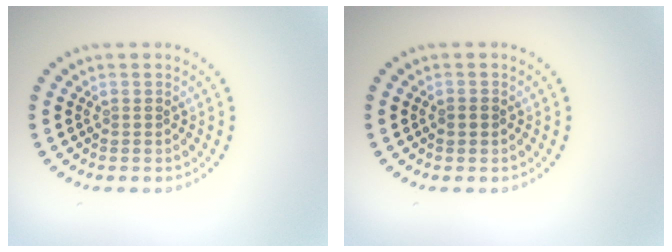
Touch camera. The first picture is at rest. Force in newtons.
{"total": 1.3, "press": 1.3, "slide": 0.2}